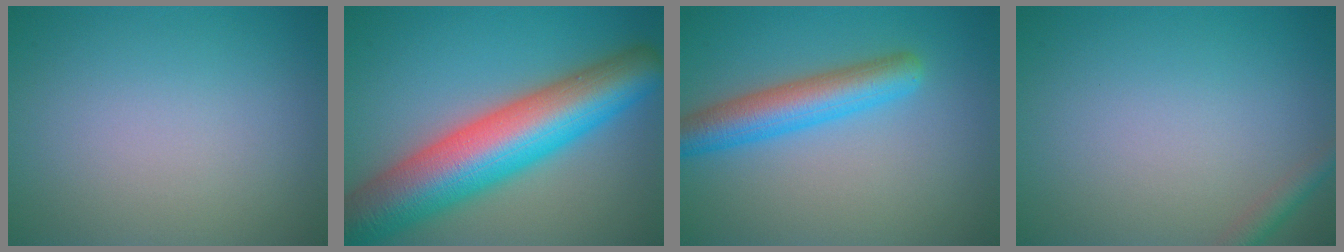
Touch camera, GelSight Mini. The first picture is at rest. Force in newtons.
{"total": 12.7, "press": 12.6, "slide": 0.5}
{"total": 5.0, "press": 5.0, "slide": 0.2}
{"total": 1.5, "press": 1.5, "slide": 0.0}